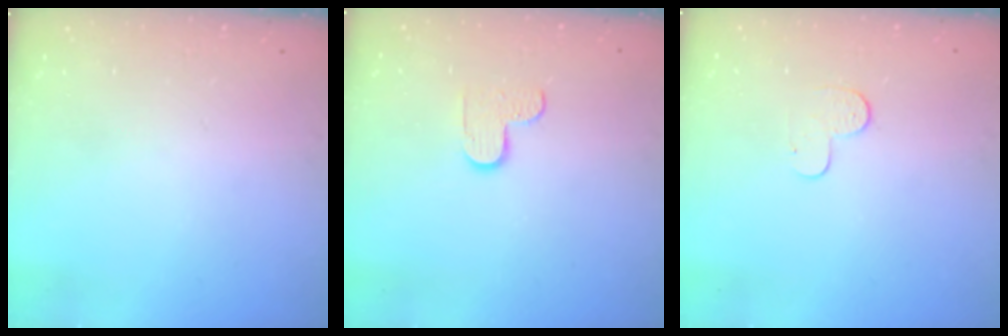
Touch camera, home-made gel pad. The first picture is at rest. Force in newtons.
{"total": 5.1, "press": 5.1, "slide": 0.5}
{"total": 4.3, "press": 4.2, "slide": 0.4}